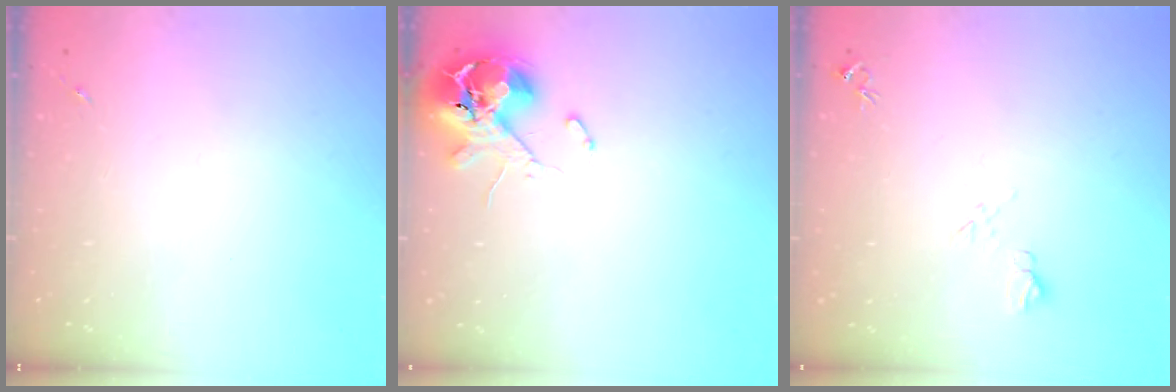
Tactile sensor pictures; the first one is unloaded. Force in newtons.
{"total": 10.7, "press": 10.6, "slide": 1.6}
{"total": 6.7, "press": 6.7, "slide": 0.7}